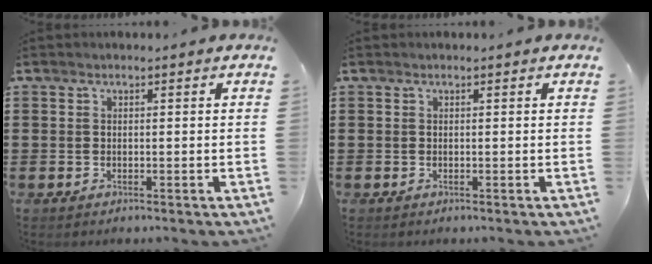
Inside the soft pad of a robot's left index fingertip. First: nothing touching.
{"total": 0.0}